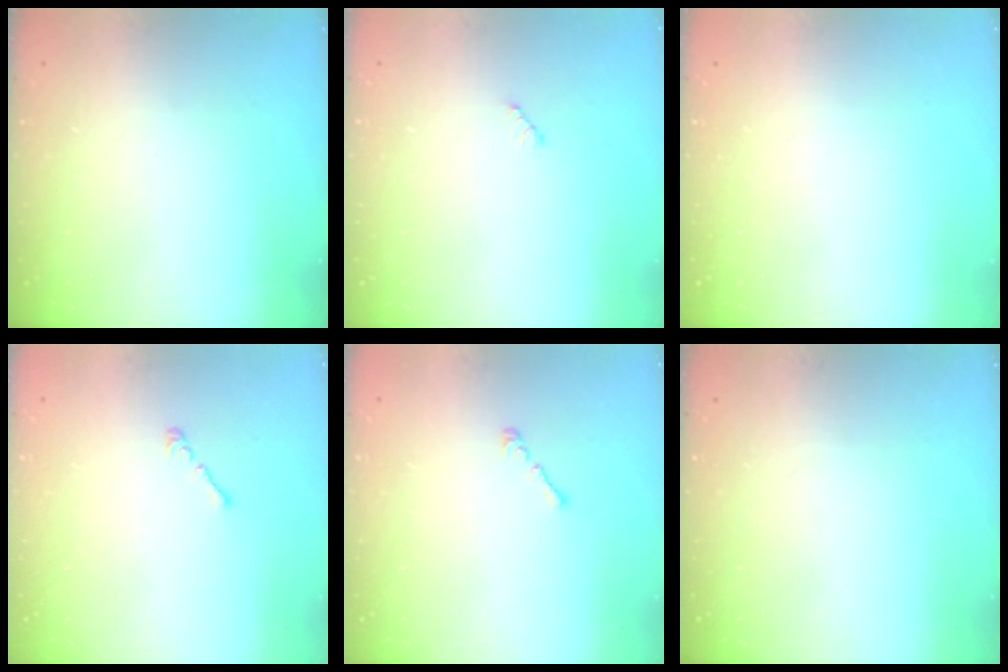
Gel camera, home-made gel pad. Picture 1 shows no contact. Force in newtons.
{"total": 2.9, "press": 2.9, "slide": 0.4}
{"total": 0.0}
{"total": 1.1, "press": 0.9, "slide": 0.5}
{"total": 1.1, "press": 0.9, "slide": 0.5}
{"total": 0.0}